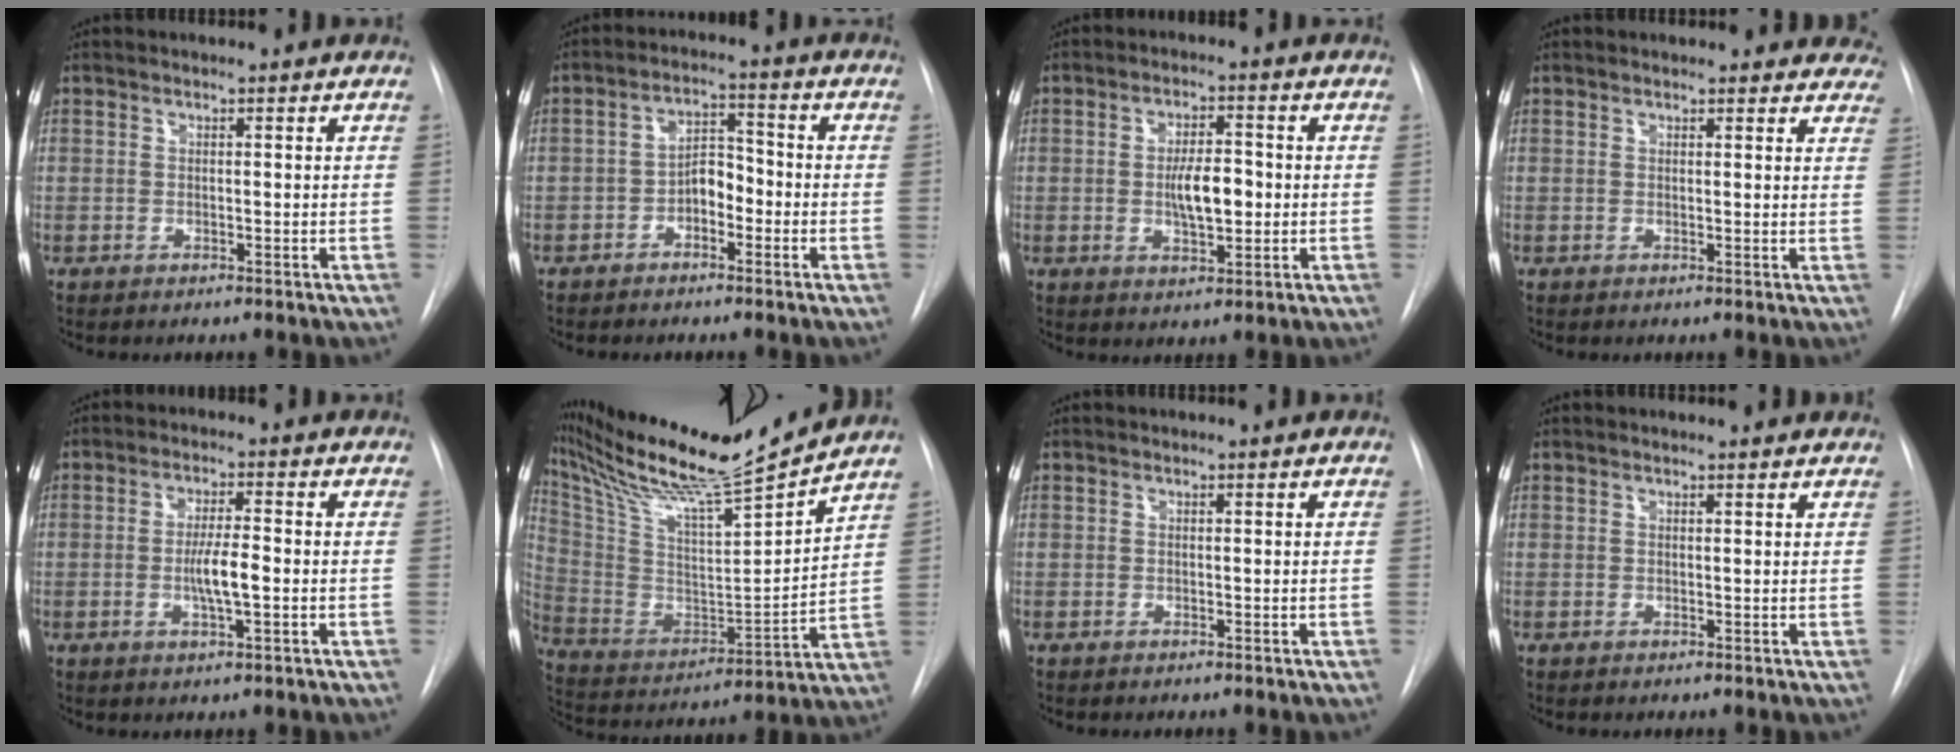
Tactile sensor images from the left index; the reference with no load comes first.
{"total": 4.6, "force": [-2.0, 2.5, 3.3], "torque": [-0.058, 0.018, -0.039]}
{"total": 6.2, "force": [-0.4, 2.3, 5.8], "torque": [-0.101, 0.004, -0.003]}
{"total": 10.7, "force": [9.9, 3.4, 2.1], "torque": [0.014, -0.004, 0.085]}
{"total": 4.9, "force": [-0.9, 0.6, 4.8], "torque": [-0.091, -0.004, -0.015]}
{"total": 22.8, "force": [19.8, -0.1, 11.2], "torque": [-0.210, -0.024, 0.333]}
{"total": 0.0}
{"total": 3.7, "force": [3.5, 0.6, 0.9], "torque": [-0.014, 0.014, 0.032]}